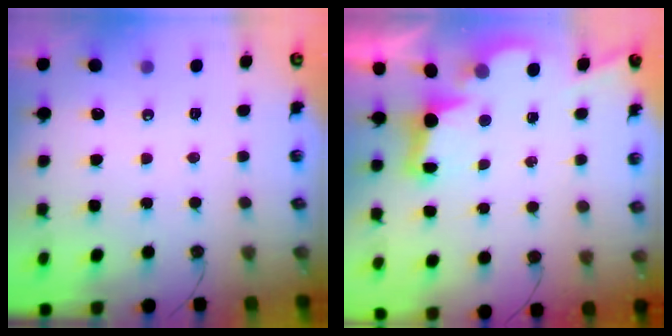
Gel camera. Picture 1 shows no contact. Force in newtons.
{"total": 2.9, "press": 2.8, "slide": 0.9}